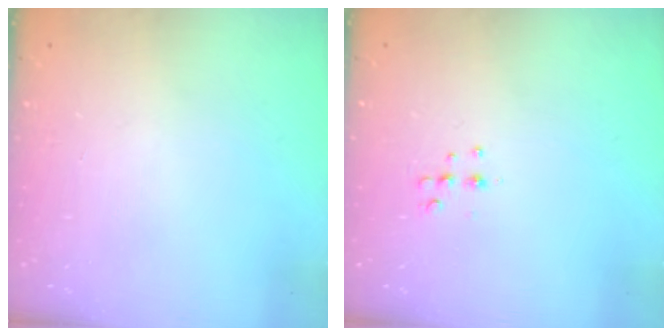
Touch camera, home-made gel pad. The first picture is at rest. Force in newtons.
{"total": 5.3, "press": 5.2, "slide": 0.8}